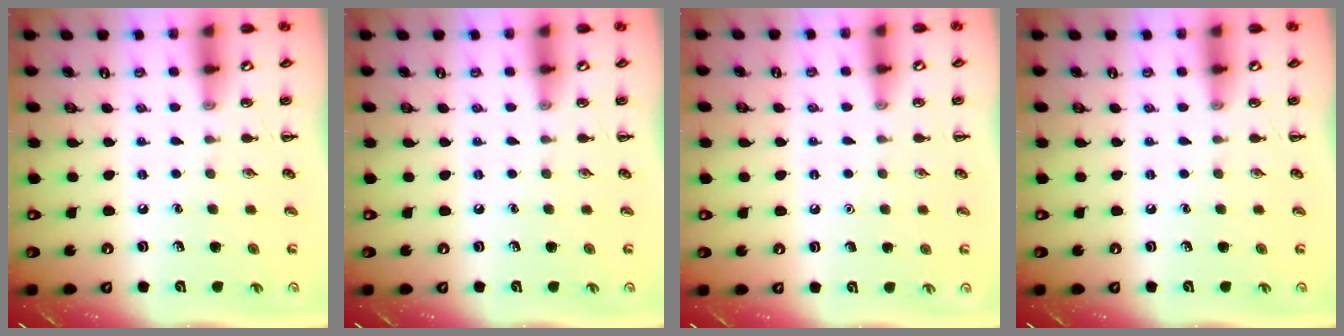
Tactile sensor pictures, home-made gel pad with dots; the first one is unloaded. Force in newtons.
{"total": 0.0}
{"total": 1.5, "press": 1.5, "slide": 0.1}
{"total": 0.0}